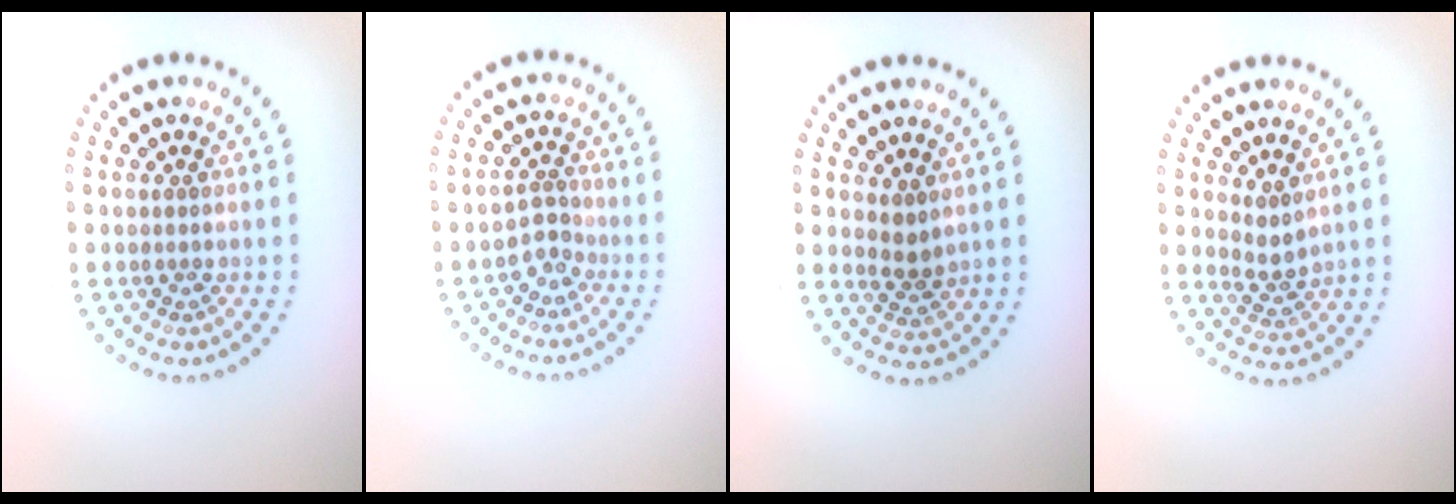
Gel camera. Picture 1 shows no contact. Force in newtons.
{"total": 1.9, "press": 1.4, "slide": 1.3}
{"total": 1.6, "press": 1.3, "slide": 1.0}
{"total": 1.7, "press": 1.3, "slide": 1.1}